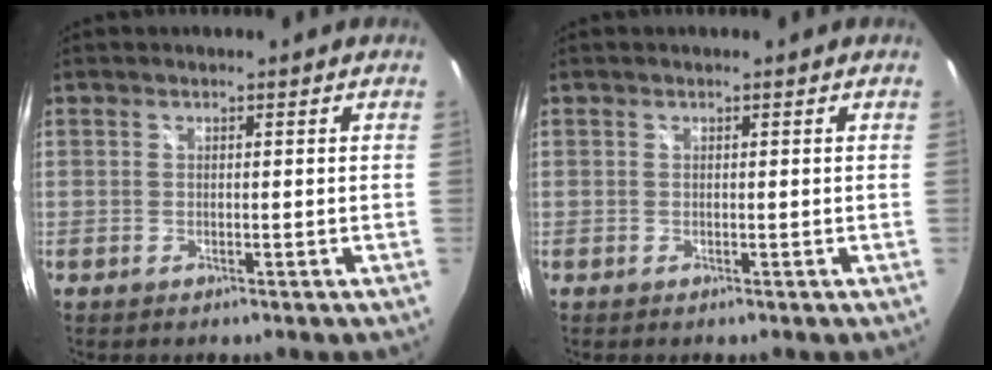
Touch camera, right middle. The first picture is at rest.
{"total": 0.0}